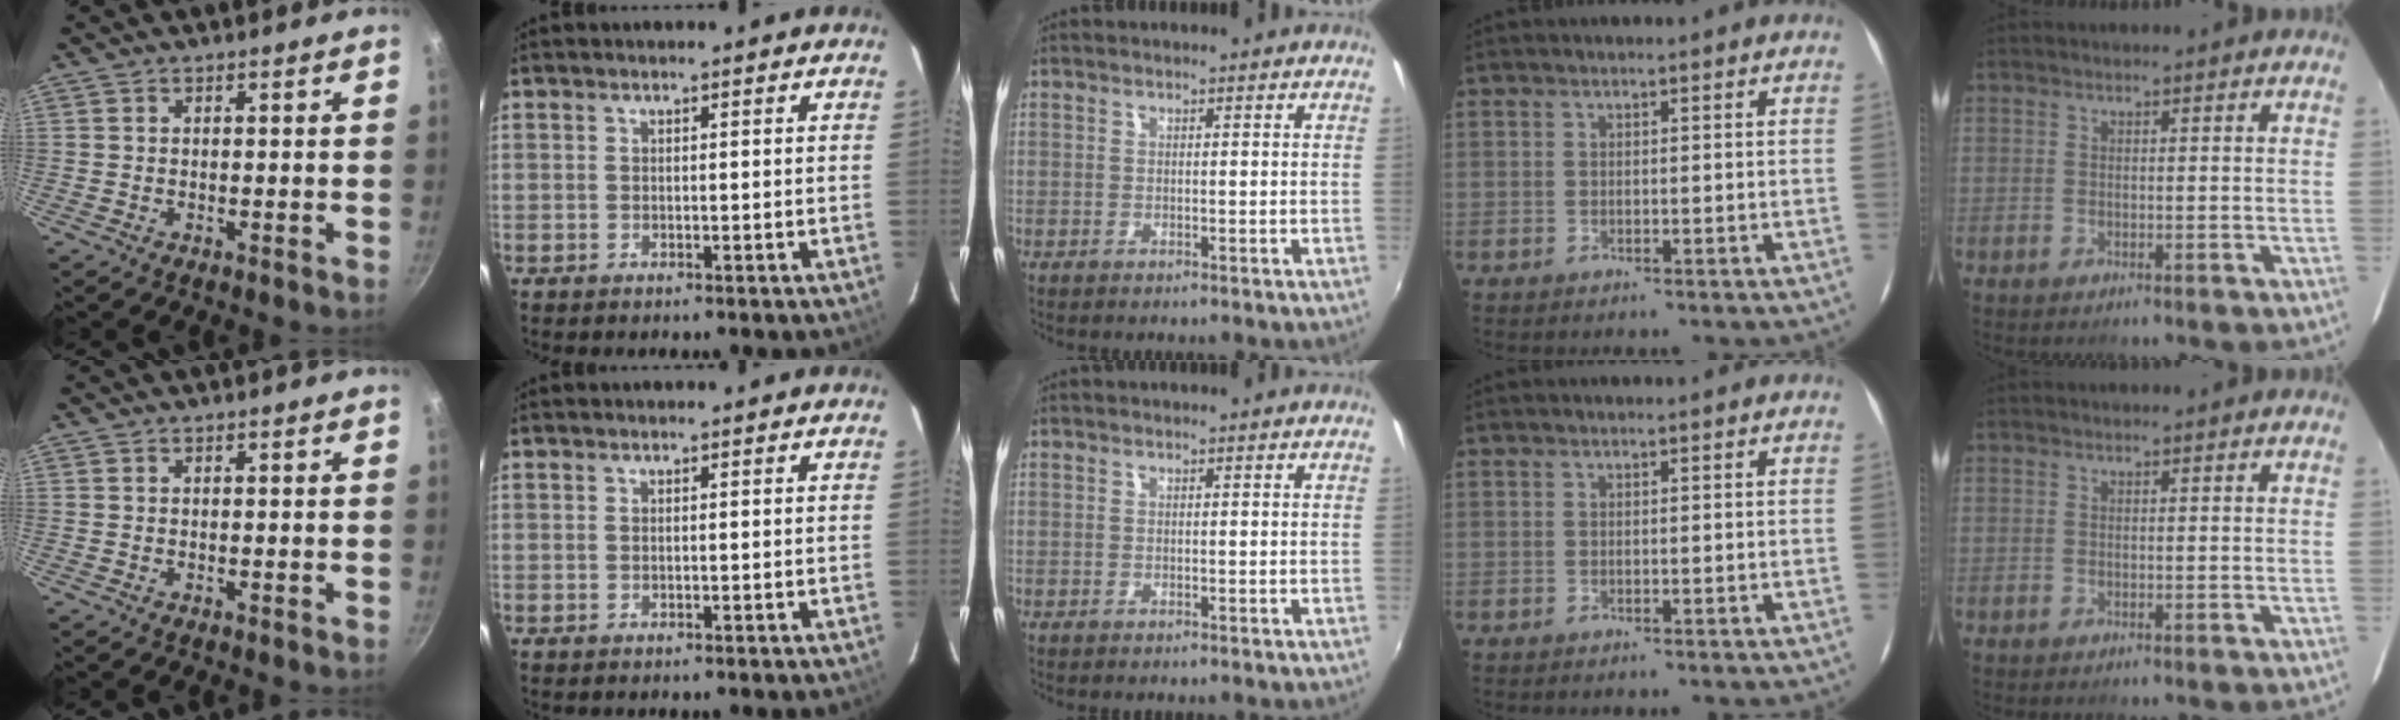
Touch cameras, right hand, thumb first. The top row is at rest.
{}